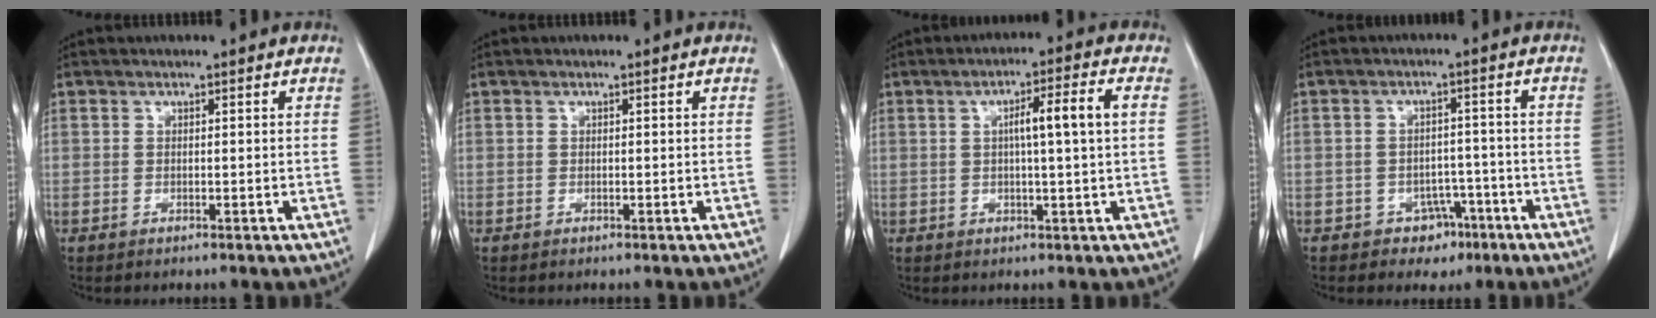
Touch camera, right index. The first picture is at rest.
{"total": 0.0}
{"total": 6.4, "force": [0.9, -0.3, 6.4], "torque": [-0.106, 0.012, 0.015]}
{"total": 4.5, "force": [-2.5, 3.6, 0.9], "torque": [-0.001, 0.015, -0.027]}